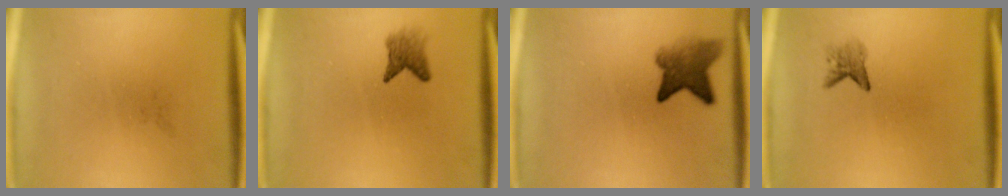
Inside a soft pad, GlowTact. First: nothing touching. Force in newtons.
{"total": 2.4}
{"total": 5.2}
{"total": 1.8}